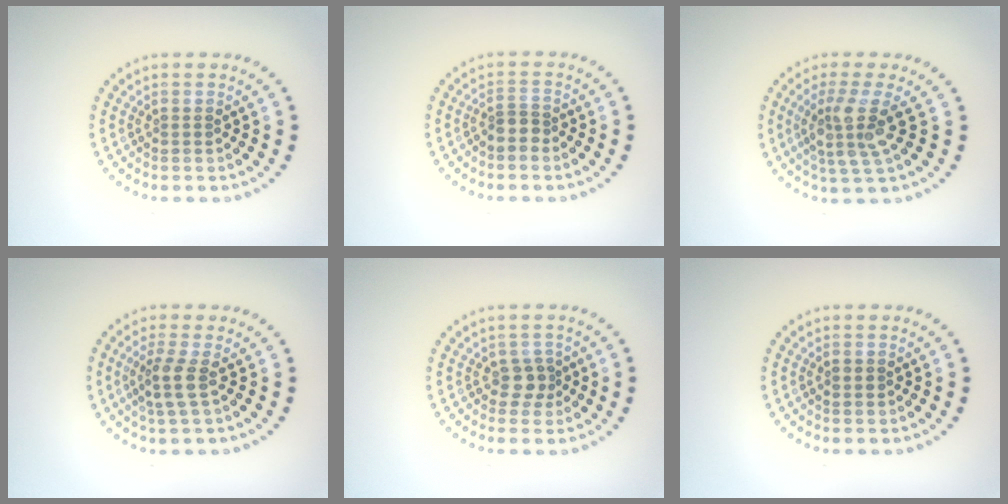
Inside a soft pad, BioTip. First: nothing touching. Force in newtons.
{"total": 1.7, "press": 1.3, "slide": 1.2}
{"total": 3.7, "press": 3.0, "slide": 2.3}
{"total": 2.4, "press": 1.9, "slide": 1.5}
{"total": 1.8, "press": 1.4, "slide": 1.1}
{"total": 1.1, "press": 1.1, "slide": 0.1}